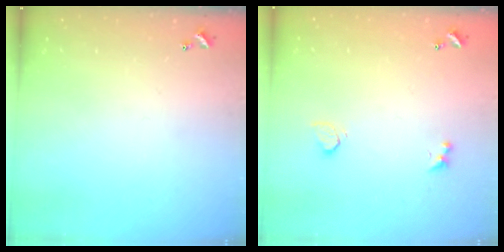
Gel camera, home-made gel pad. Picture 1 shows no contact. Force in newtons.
{"total": 2.0, "press": 1.7, "slide": 1.0}